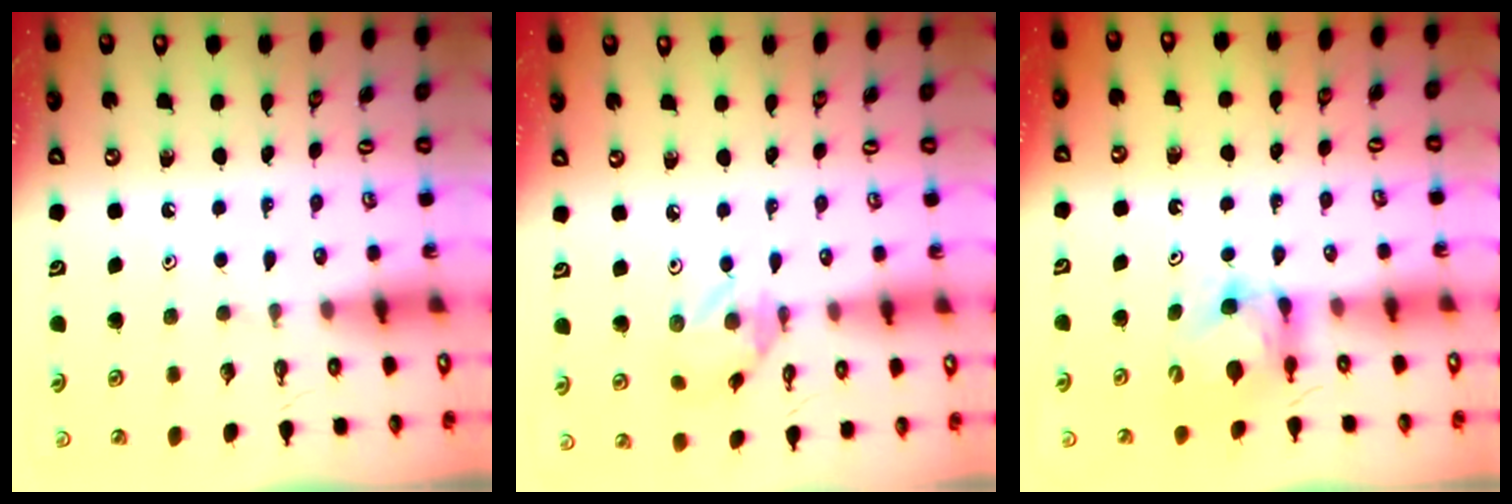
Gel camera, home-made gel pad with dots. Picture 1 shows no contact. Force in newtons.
{"total": 4.8, "press": 4.8, "slide": 0.2}
{"total": 6.3, "press": 6.3, "slide": 0.6}